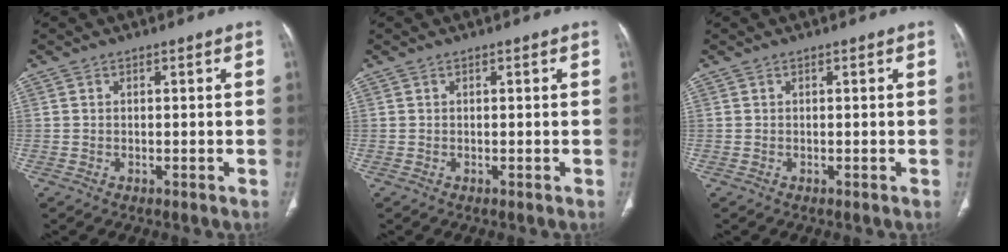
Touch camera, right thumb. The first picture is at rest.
{"total": 0.0}
{"total": 0.0}